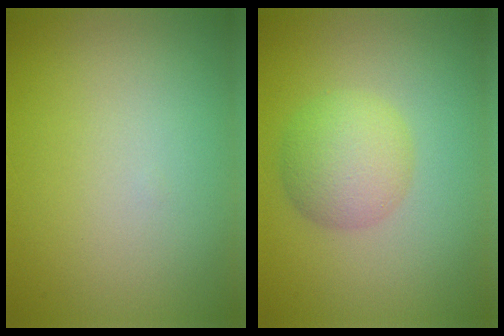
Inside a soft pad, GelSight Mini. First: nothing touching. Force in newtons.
{"total": 3.9, "press": 3.9, "slide": 0.0}